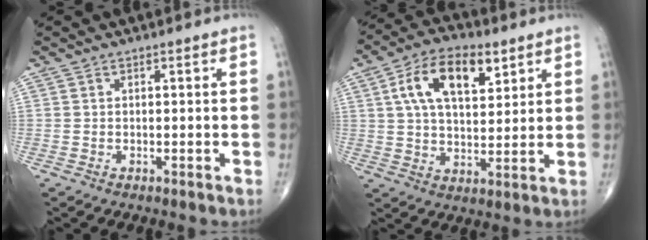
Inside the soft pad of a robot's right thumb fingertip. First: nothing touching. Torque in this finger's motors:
{"motor_torque": [-0.11, 1.75, 1.23, 0.47, 0.43]}